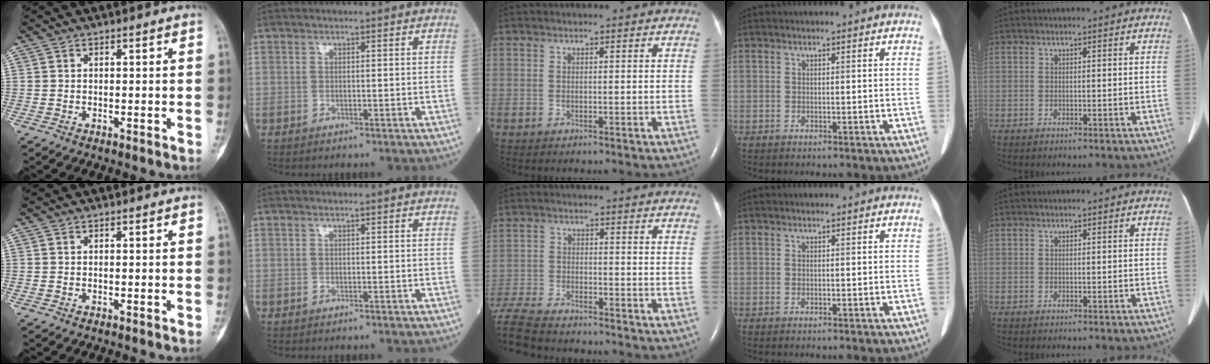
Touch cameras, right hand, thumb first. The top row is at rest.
{"middle": {"total": 13.5, "force": [-11.8, 3.6, 5.6], "torque": [-0.145, -0.013, -0.199]}}